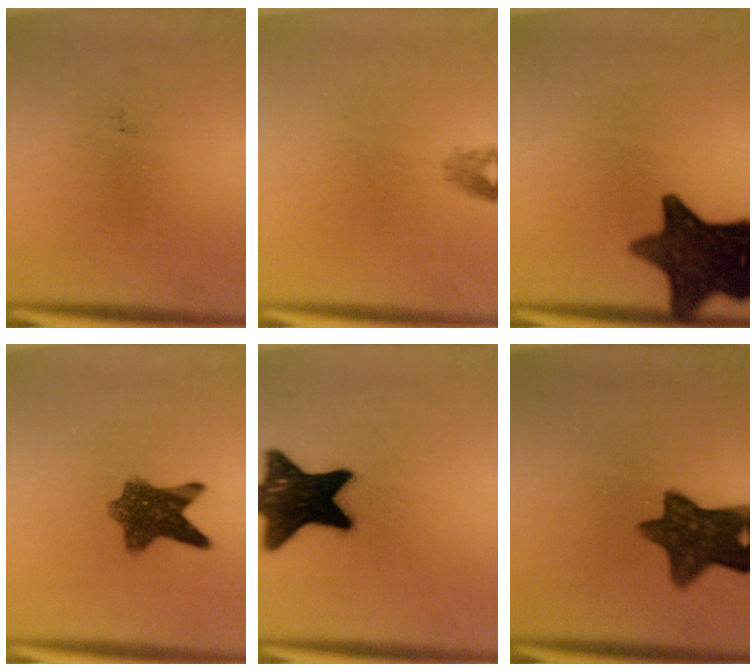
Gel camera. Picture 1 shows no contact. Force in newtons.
{"total": 1.2}
{"total": 14.1}
{"total": 7.9}
{"total": 17.4}
{"total": 11.0}